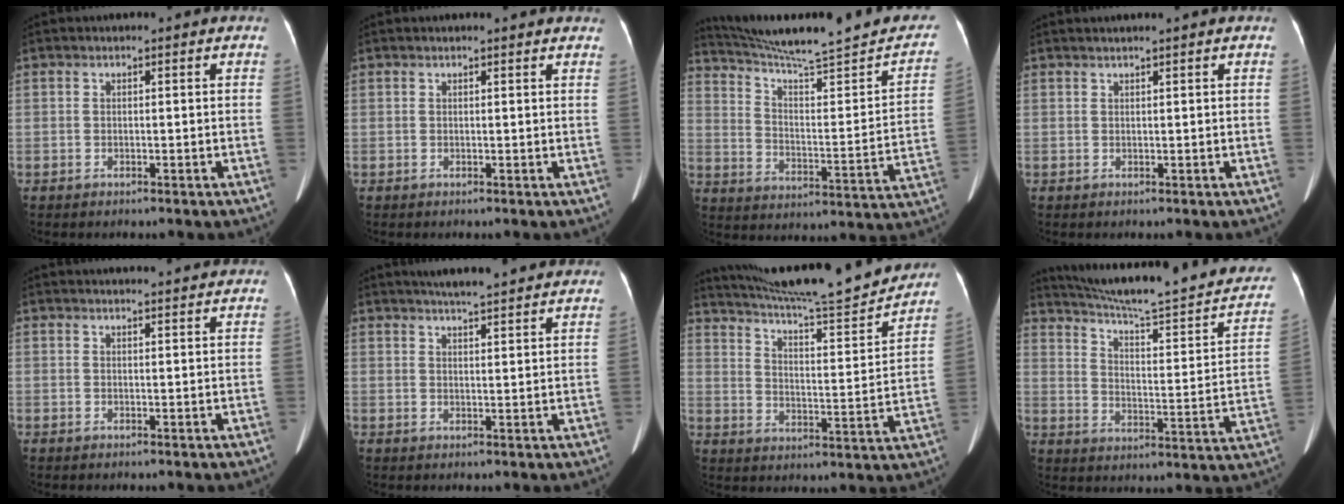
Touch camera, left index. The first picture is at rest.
{"total": 4.5, "force": [4.2, 0.5, 1.4], "torque": [-0.016, 0.014, 0.034]}
{"total": 23.3, "force": [20.2, 1.8, 11.4], "torque": [-0.167, -0.023, 0.282]}
{"total": 1.8, "force": [1.5, -0.4, 0.9], "torque": [-0.011, 0.015, 0.031]}
{"total": 8.3, "force": [8.0, 0.5, 2.3], "torque": [-0.026, 0.020, 0.083]}
{"total": 11.2, "force": [10.0, 0.8, 4.8], "torque": [-0.068, 0.018, 0.122]}
{"total": 22.8, "force": [21.0, 0.6, 8.9], "torque": [-0.149, -0.042, 0.296]}
{"total": 25.1, "force": [21.6, 2.4, 12.6], "torque": [-0.185, -0.032, 0.286]}